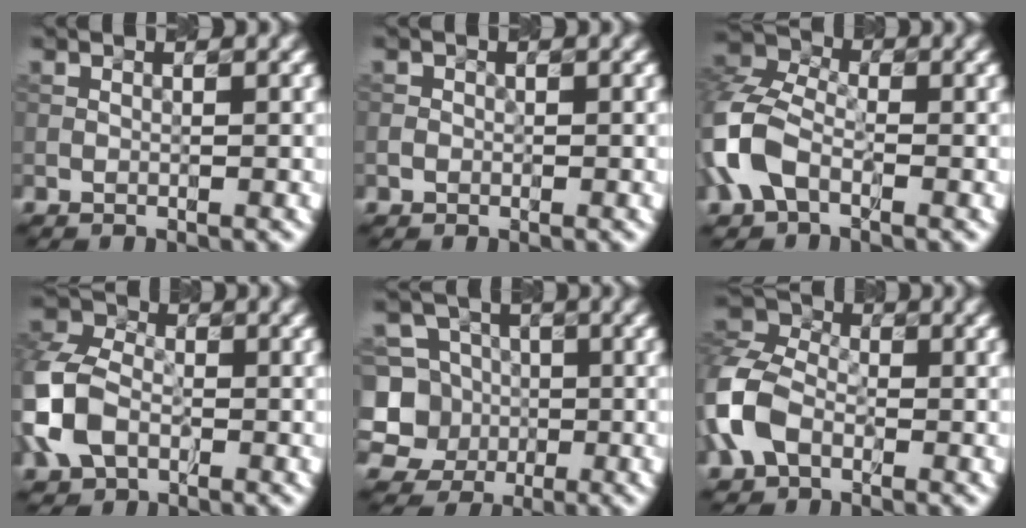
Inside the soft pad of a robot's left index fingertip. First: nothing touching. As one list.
[{"total": 0.7, "force": [-0.3, 0.6, 0.1], "torque": [0.000, -0.003, -0.005]}, {"total": 5.7, "force": [-2.3, 3.6, 3.8], "torque": [-0.098, 0.006, -0.061]}, {"total": 6.3, "force": [-1.6, 4.7, 3.8], "torque": [-0.093, 0.006, -0.047]}, {"total": 8.3, "force": [-1.4, 7.8, 2.5], "torque": [-0.060, 0.028, -0.054]}, {"total": 5.7, "force": [-1.9, 4.1, 3.6], "torque": [-0.090, 0.010, -0.053]}]